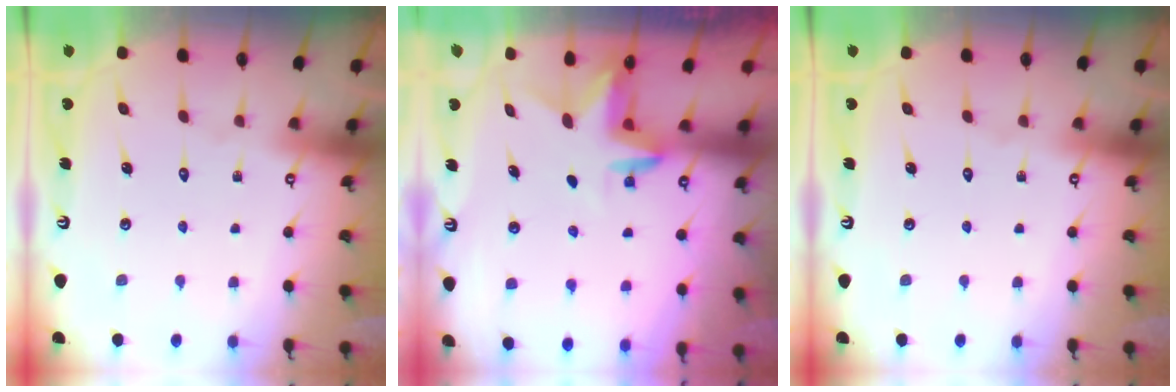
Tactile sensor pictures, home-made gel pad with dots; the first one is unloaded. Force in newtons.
{"total": 3.4, "press": 3.3, "slide": 0.3}
{"total": 0.0}